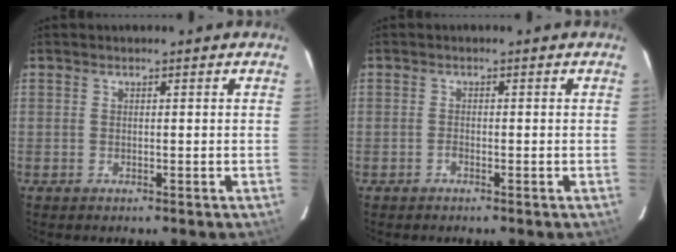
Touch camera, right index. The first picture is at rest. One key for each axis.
{"total": 0.6, "fx": -0.6, "fy": 0.2, "fz": 0.2, "tx": -0.003, "ty": 0.000, "tz": -0.013}